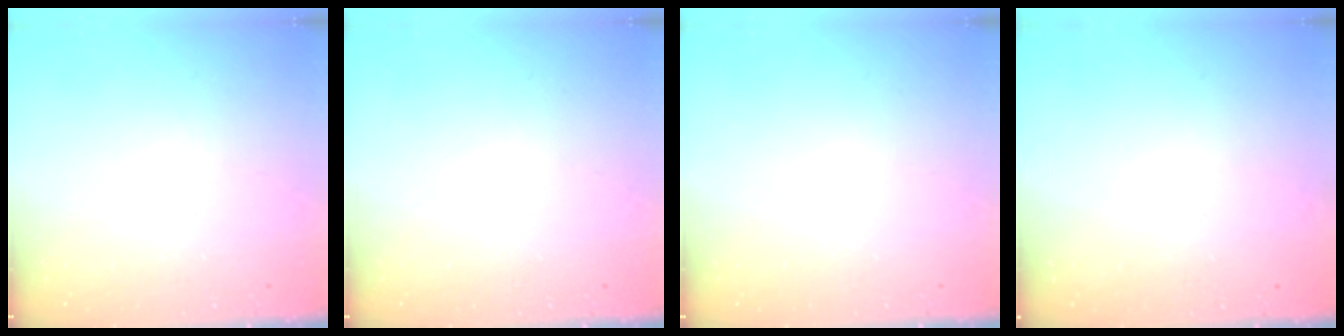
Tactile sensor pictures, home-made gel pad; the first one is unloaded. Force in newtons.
{"total": 0.0}
{"total": 0.0}
{"total": 3.6, "press": 3.6, "slide": 0.2}